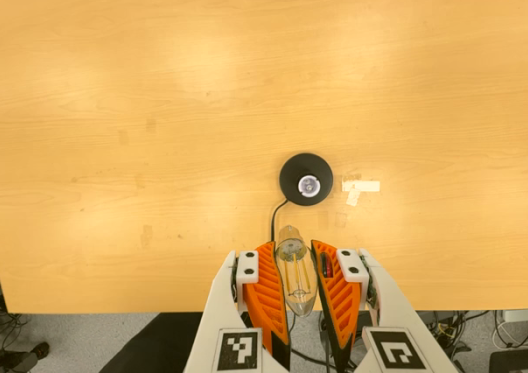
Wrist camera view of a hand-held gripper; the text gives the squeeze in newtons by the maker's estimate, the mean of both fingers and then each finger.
{"total": 21.6, "left": 22.8, "right": 20.5}